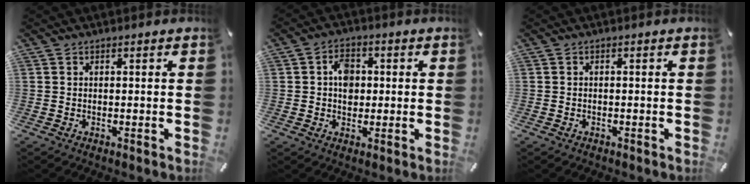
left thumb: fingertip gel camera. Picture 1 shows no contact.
{"total": 5.8, "force": [0.4, 4.6, 3.5], "torque": [-0.046, 0.002, 0.003]}
{"total": 0.9, "force": [-0.5, 0.7, 0.4], "torque": [-0.007, 0.002, -0.012]}